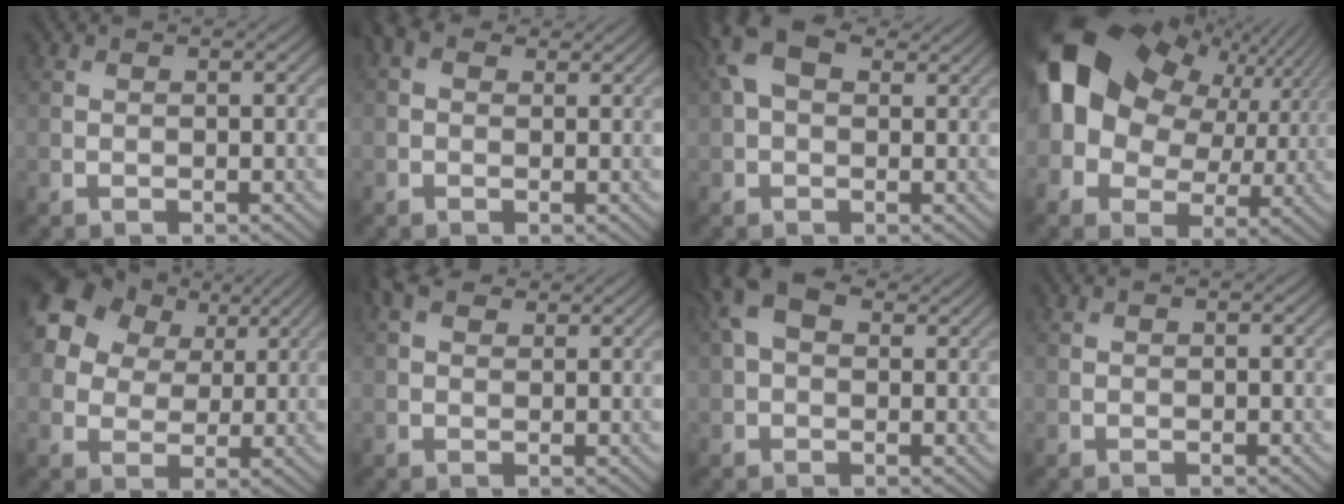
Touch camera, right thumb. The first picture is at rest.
{"total": 2.2, "force": [0.8, 1.5, 1.3], "torque": [-0.027, 0.005, 0.005]}
{"total": 7.1, "force": [2.8, 4.1, 5.0], "torque": [-0.115, 0.018, 0.043]}
{"total": 19.3, "force": [5.1, 13.7, 12.6], "torque": [-0.269, 0.014, 0.096]}
{"total": 15.1, "force": [7.5, 10.7, 7.5], "torque": [-0.211, 0.060, 0.145]}
{"total": 3.6, "force": [2.3, 1.9, 2.0], "torque": [-0.047, 0.013, 0.039]}
{"total": 6.3, "force": [2.4, 3.8, 4.5], "torque": [-0.098, 0.016, 0.035]}
{"total": 0.0}